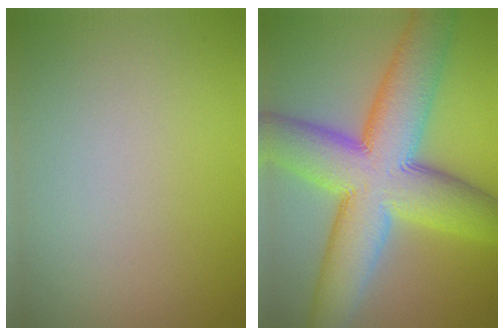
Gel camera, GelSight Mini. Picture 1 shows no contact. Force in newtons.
{"total": 13.6, "press": 13.6, "slide": 0.1}